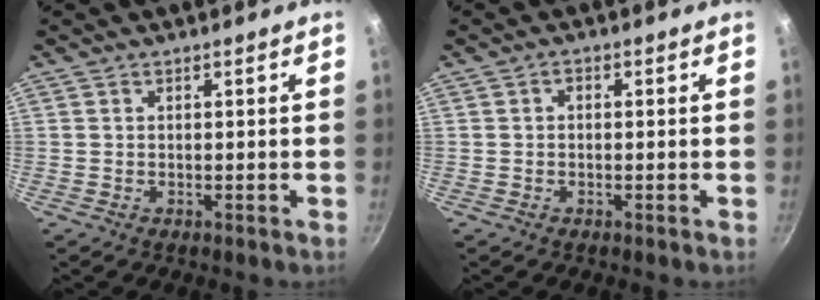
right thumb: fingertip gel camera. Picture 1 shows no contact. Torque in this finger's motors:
{"motor_torque": [-0.33, 0.08, -0.29, -0.10, 0.05]}